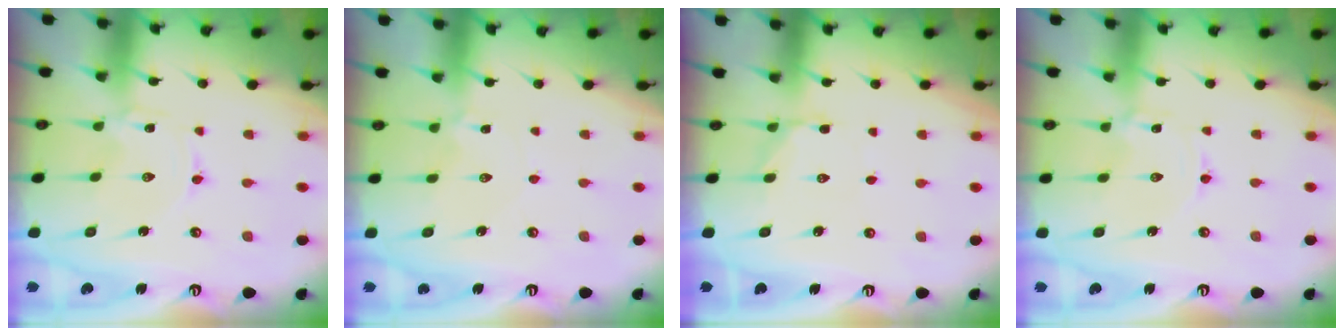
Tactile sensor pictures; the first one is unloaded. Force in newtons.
{"total": 2.6, "press": 2.6, "slide": 0.5}
{"total": 3.6, "press": 3.3, "slide": 1.4}
{"total": 1.0, "press": 1.0, "slide": 0.2}